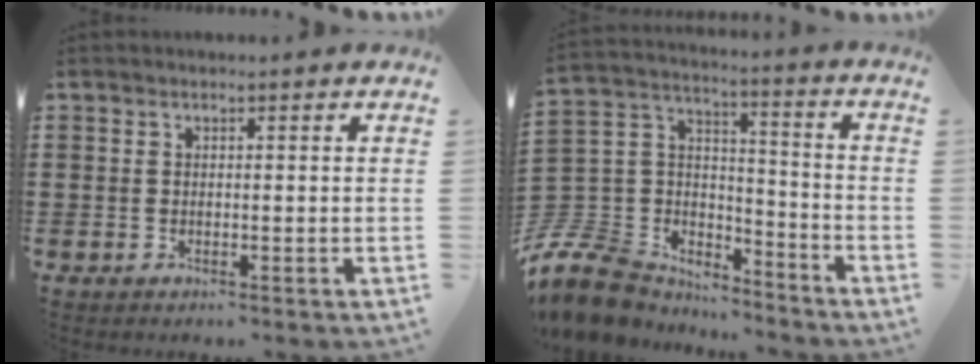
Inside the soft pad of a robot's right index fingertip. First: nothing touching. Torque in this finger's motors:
{"motor_torque": [-2.14, 0.00, -1.05, -0.21]}